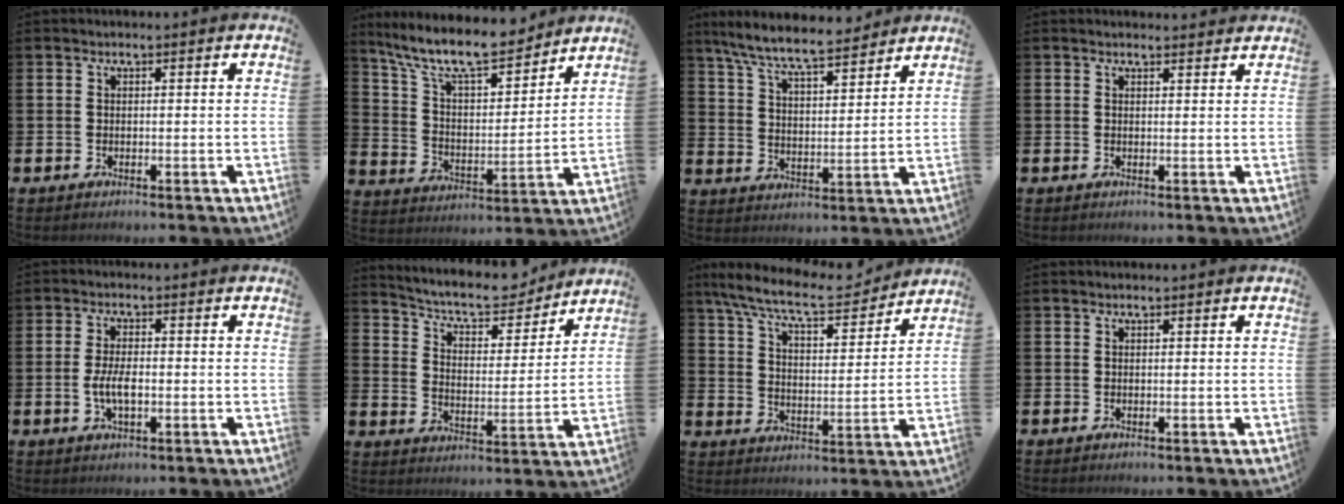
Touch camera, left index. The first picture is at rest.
{"total": 11.6, "force": [10.2, 2.7, 4.7], "torque": [-0.120, -0.065, 0.178]}
{"total": 8.2, "force": [7.6, 0.9, 2.9], "torque": [-0.087, -0.041, 0.135]}
{"total": 0.7, "force": [0.7, 0.2, 0.0], "torque": [0.009, 0.000, 0.011]}
{"total": 3.8, "force": [-0.7, 1.5, 3.4], "torque": [-0.067, 0.000, -0.015]}
{"total": 8.2, "force": [7.6, 2.2, 2.4], "torque": [-0.069, -0.052, 0.129]}
{"total": 9.6, "force": [8.7, 1.5, 3.7], "torque": [-0.104, -0.051, 0.150]}
{"total": 0.0}